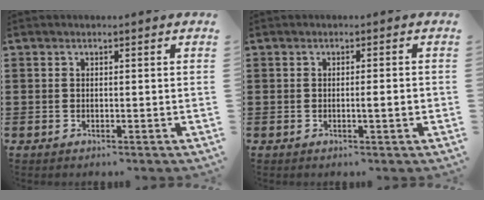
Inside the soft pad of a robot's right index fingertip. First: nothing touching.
{"total": 2.0, "force": [-0.4, -0.1, 2.0], "torque": [-0.031, -0.003, -0.008]}